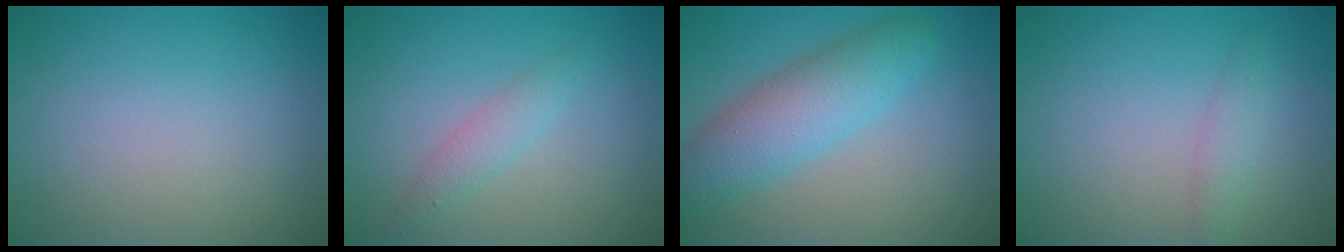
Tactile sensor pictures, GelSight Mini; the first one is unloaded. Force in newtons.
{"total": 1.7, "press": 1.7, "slide": 0.0}
{"total": 5.6, "press": 5.6, "slide": 0.3}
{"total": 1.6, "press": 1.6, "slide": 0.1}